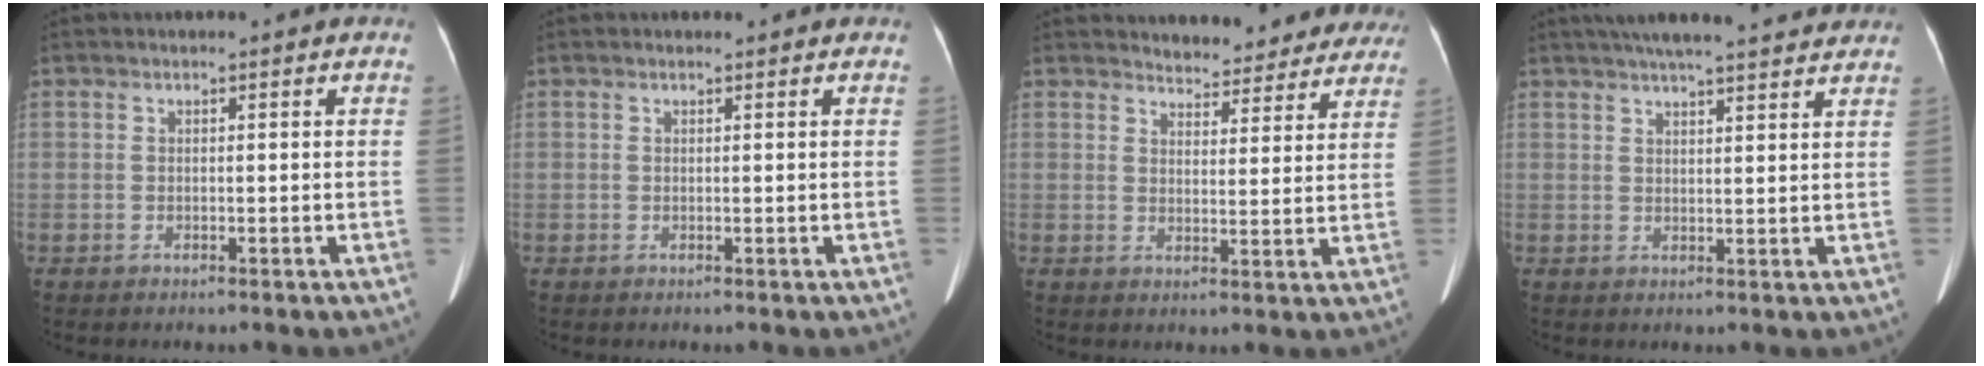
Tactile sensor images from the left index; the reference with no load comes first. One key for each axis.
{"total": 1.2, "fx": 1.1, "fy": 0.2, "fz": 0.3, "tx": -0.011, "ty": 0.011, "tz": 0.012}
{"total": 12.1, "fx": 11.5, "fy": 3.5, "fz": 1.6, "tx": 0.011, "ty": -0.009, "tz": 0.118}
{"total": 15.5, "fx": 13.6, "fy": 1.8, "fz": 7.2, "tx": -0.111, "ty": 0.038, "tz": 0.178}